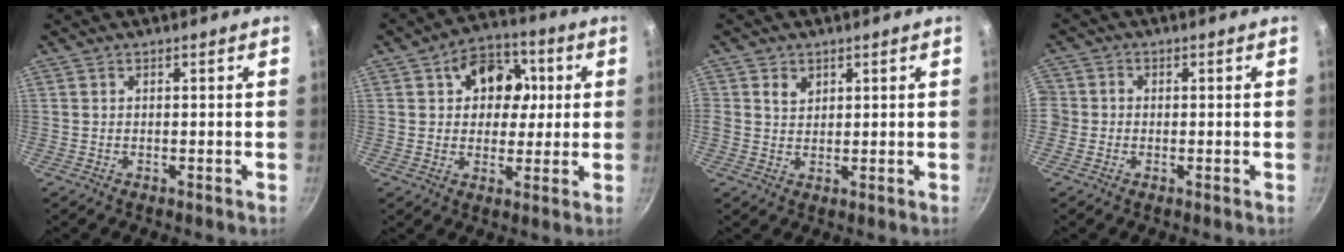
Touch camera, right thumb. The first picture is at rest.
{"total": 11.4, "force": [2.7, 8.9, 6.6], "torque": [-0.048, 0.005, 0.028]}
{"total": 2.7, "force": [1.2, 2.2, 0.9], "torque": [-0.005, -0.002, 0.022]}
{"total": 2.9, "force": [-0.8, 2.7, 0.7], "torque": [-0.005, 0.011, -0.022]}